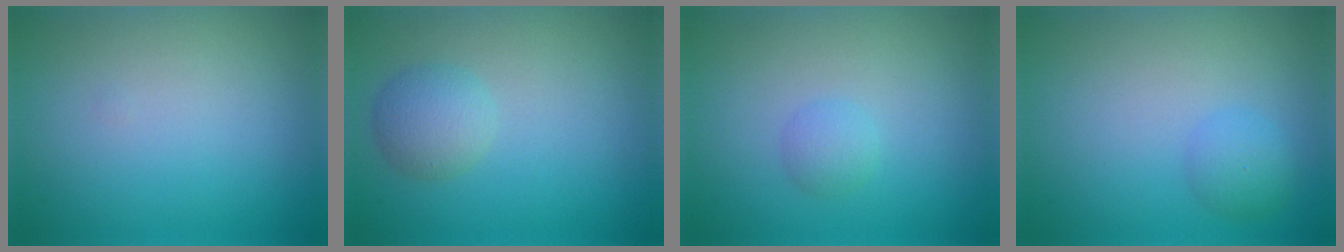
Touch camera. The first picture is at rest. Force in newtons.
{"total": 2.7, "press": 2.7, "slide": 0.1}
{"total": 1.3, "press": 1.3, "slide": 0.0}
{"total": 1.9, "press": 1.9, "slide": 0.1}